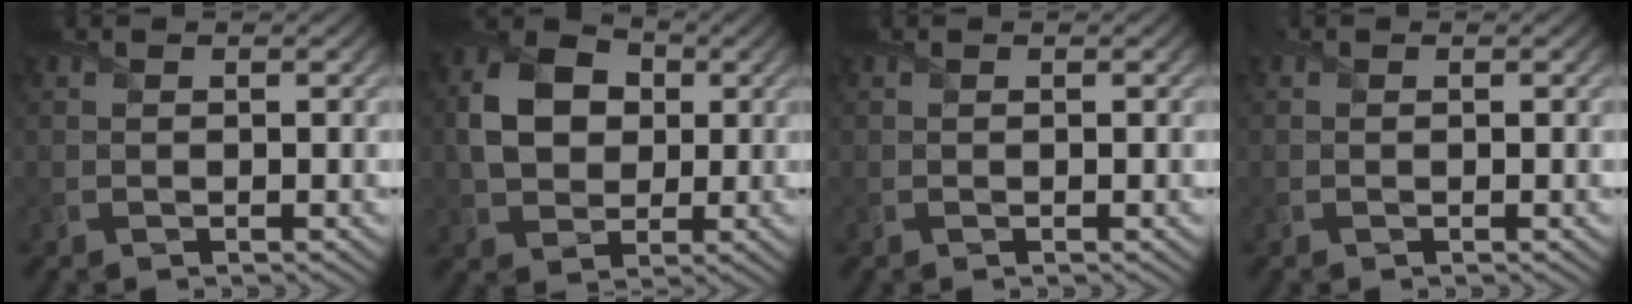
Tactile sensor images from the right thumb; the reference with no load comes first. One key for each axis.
{"total": 7.8, "fx": 1.0, "fy": 6.1, "fz": 4.8, "tx": -0.104, "ty": 0.010, "tz": 0.013}
{"total": 0.0}
{"total": 0.0}